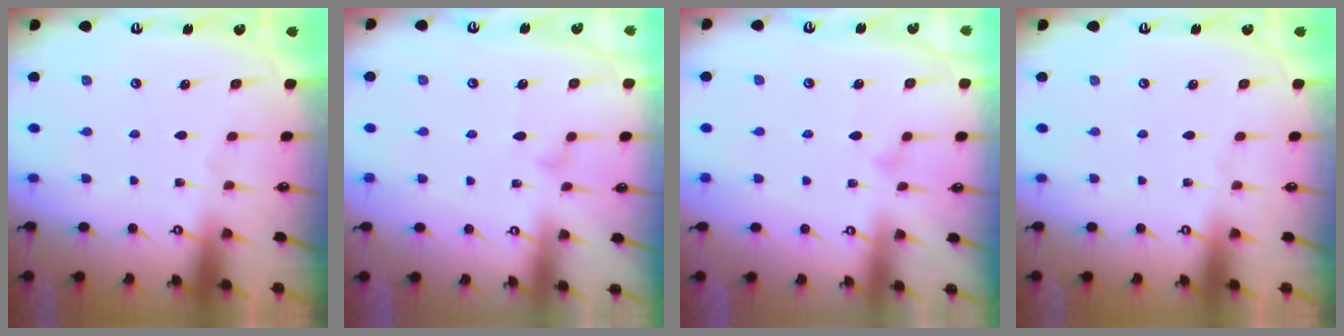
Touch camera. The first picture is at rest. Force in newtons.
{"total": 7.4, "press": 7.4, "slide": 0.5}
{"total": 6.9, "press": 6.9, "slide": 0.3}
{"total": 0.0}